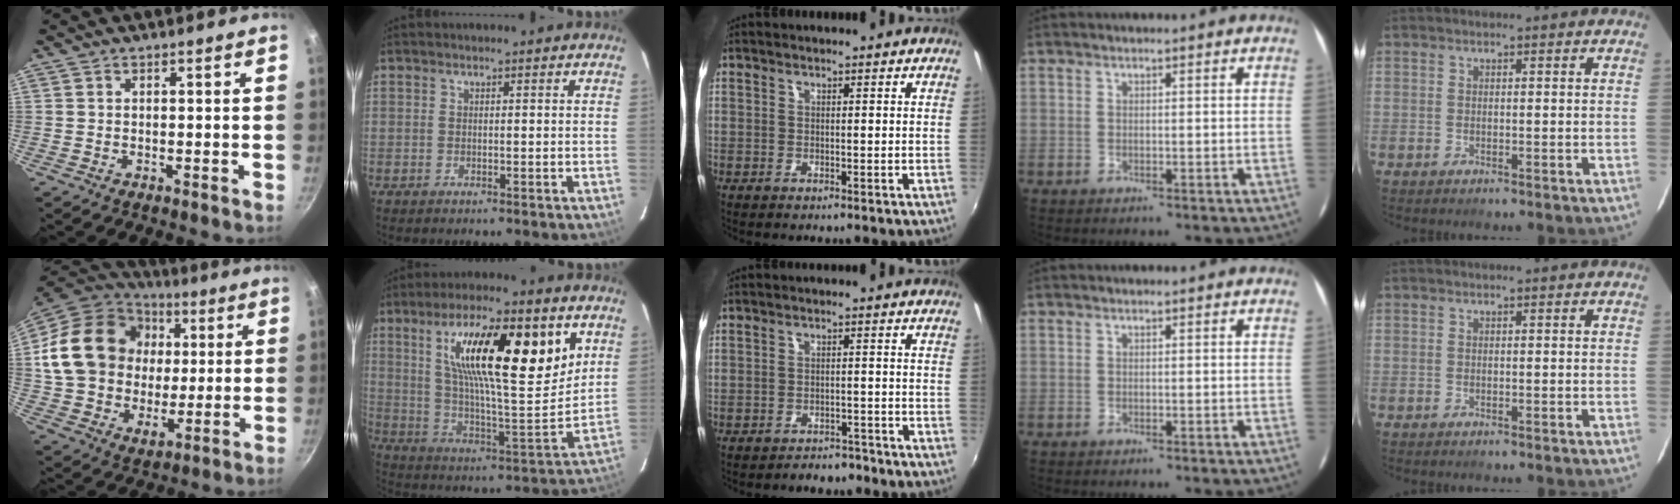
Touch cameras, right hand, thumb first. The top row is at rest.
{"thumb": {"total": 24.8, "force": [3.9, 19.5, 14.9], "torque": [-0.245, 0.012, 0.067]}, "index": {"total": 25.0, "force": [10.2, 7.0, 21.7], "torque": [-0.352, 0.013, 0.172]}, "middle": {"total": 4.7, "force": [-4.1, 2.1, 1.0], "torque": [-0.027, 0.002, -0.051]}}